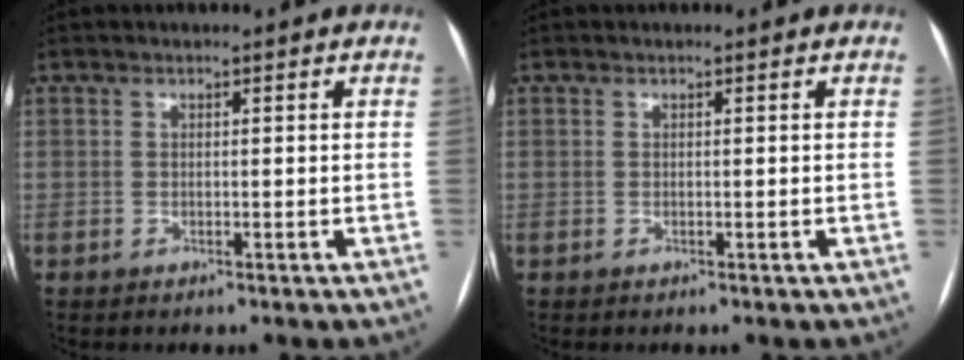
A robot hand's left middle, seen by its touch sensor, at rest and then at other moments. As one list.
[{"total": 0.0}]